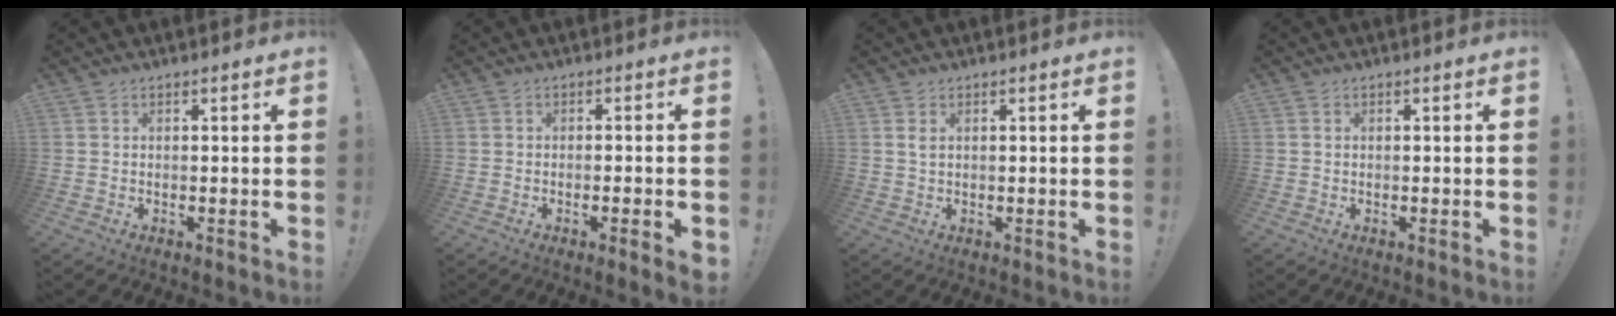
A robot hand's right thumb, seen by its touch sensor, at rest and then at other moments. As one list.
[{"total": 3.4, "force": [-1.4, -0.1, 3.1], "torque": [-0.050, 0.000, -0.020]}, {"total": 1.5, "force": [0.5, 0.5, 1.3], "torque": [-0.023, 0.000, 0.006]}, {"total": 0.0}]